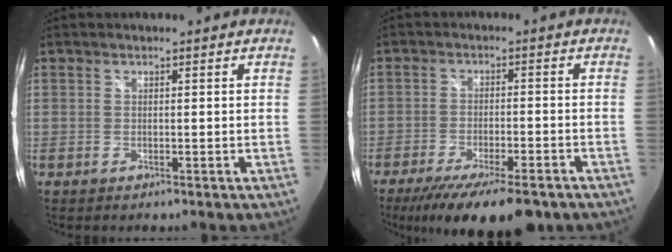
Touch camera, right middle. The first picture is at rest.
{"total": 15.0, "force": [-11.0, 3.9, 9.3], "torque": [-0.179, -0.042, -0.168]}